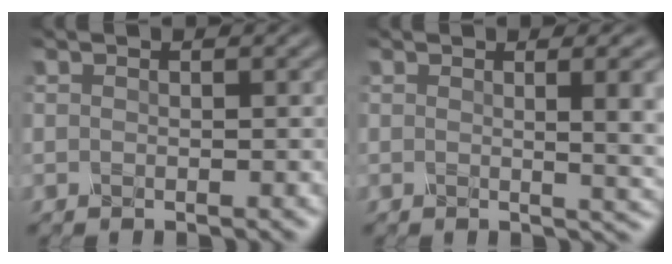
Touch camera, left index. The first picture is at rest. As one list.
[{"total": 5.4, "force": [0.8, 2.0, 5.0], "torque": [-0.034, -0.002, 0.017]}]